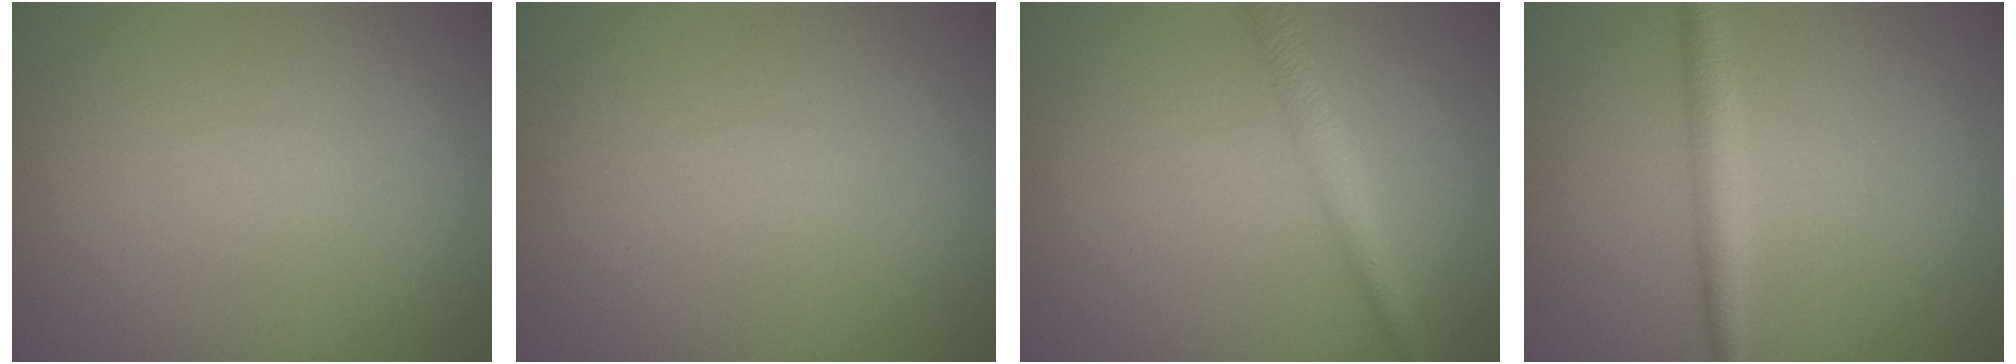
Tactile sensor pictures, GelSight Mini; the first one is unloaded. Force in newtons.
{"total": 0.0}
{"total": 2.2, "press": 2.2, "slide": 0.2}
{"total": 2.2, "press": 2.2, "slide": 0.0}